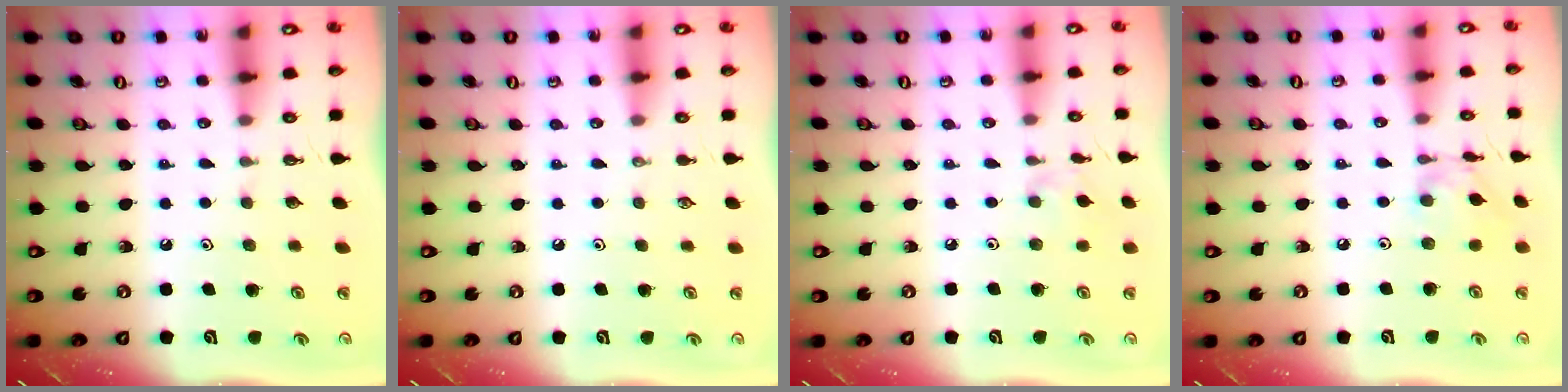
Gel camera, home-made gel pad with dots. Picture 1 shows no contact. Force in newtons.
{"total": 0.0}
{"total": 2.6, "press": 2.6, "slide": 0.4}
{"total": 7.0, "press": 6.9, "slide": 0.3}